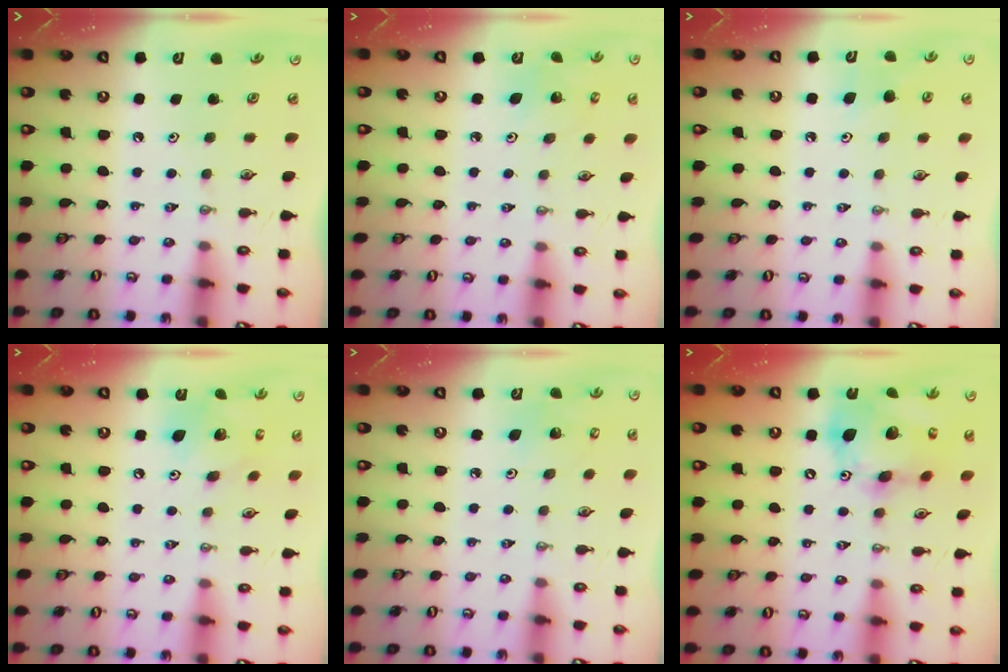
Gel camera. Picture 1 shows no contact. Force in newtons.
{"total": 3.2, "press": 3.2, "slide": 0.2}
{"total": 7.2, "press": 7.1, "slide": 1.3}
{"total": 11.6, "press": 11.6, "slide": 1.0}
{"total": 4.2, "press": 3.6, "slide": 2.2}
{"total": 19.8, "press": 19.6, "slide": 3.1}